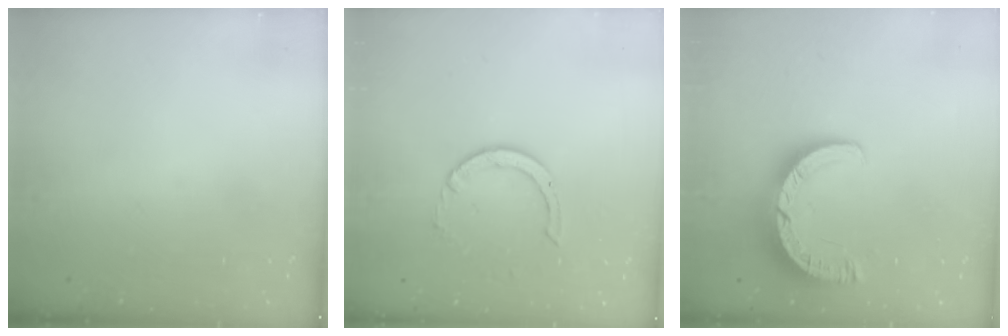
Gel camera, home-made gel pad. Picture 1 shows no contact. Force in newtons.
{"total": 1.7, "press": 1.7, "slide": 0.1}
{"total": 9.4, "press": 9.4, "slide": 1.0}